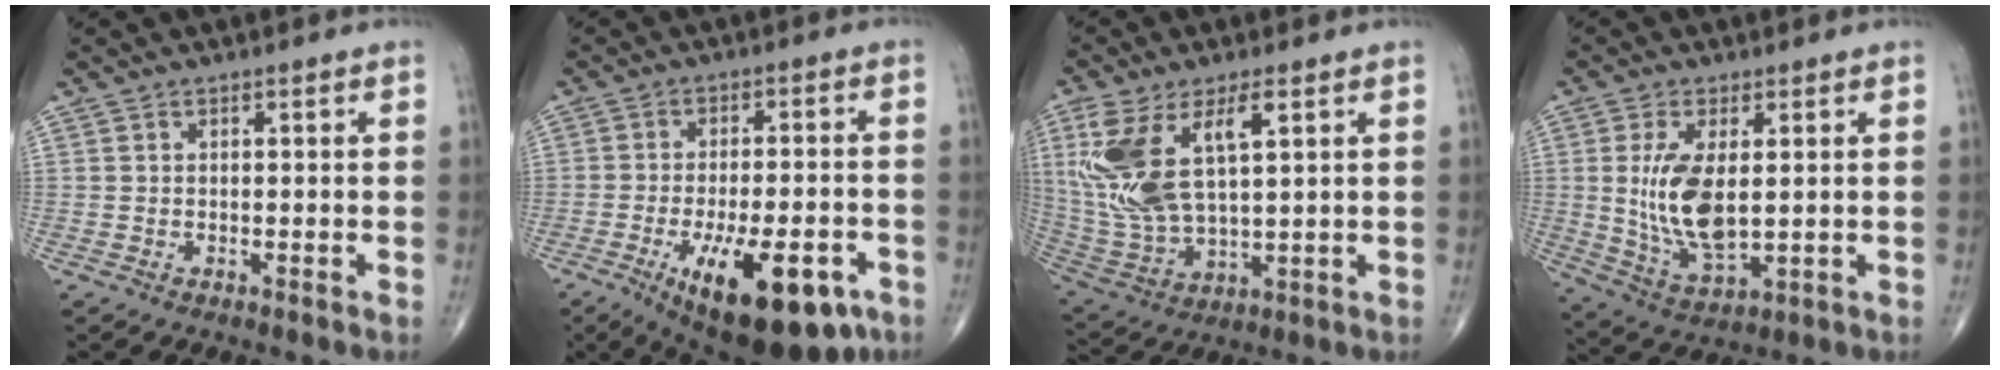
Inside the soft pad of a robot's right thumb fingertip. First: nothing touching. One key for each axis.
{"total": 18.7, "fx": -8.8, "fy": 7.4, "fz": 14.7, "tx": -0.190, "ty": 0.014, "tz": -0.117}
{"total": 16.5, "fx": 5.1, "fy": 7.0, "fz": 14.1, "tx": -0.300, "ty": -0.010, "tz": 0.109}
{"total": 11.7, "fx": 1.1, "fy": 5.4, "fz": 10.3, "tx": -0.201, "ty": -0.018, "tz": 0.033}